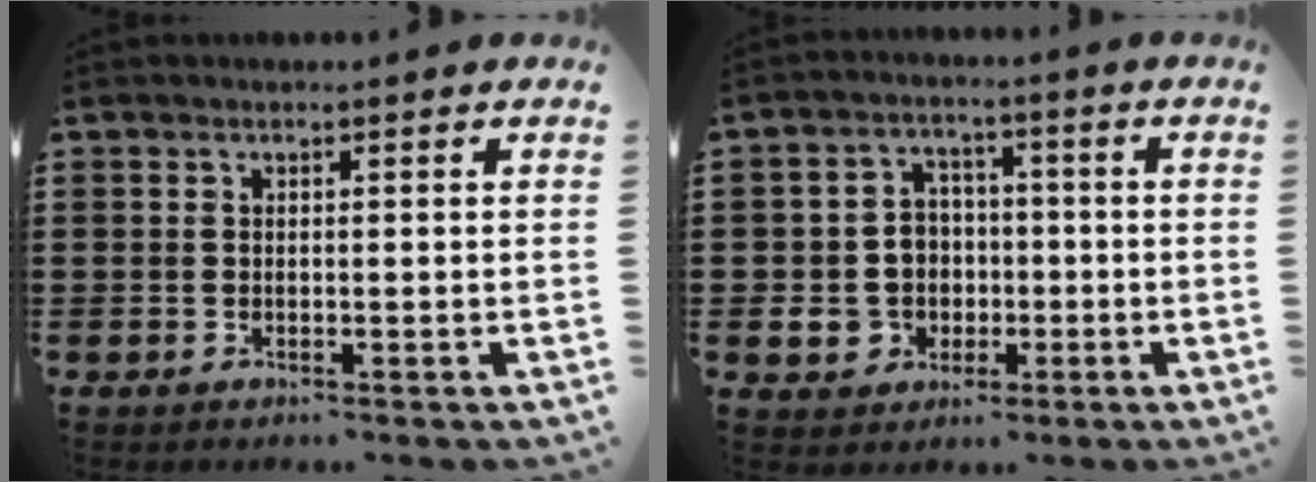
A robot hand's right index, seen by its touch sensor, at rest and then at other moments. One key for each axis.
{"total": 6.5, "fx": -0.8, "fy": 6.2, "fz": 1.8, "tx": -0.061, "ty": 0.017, "tz": -0.012}